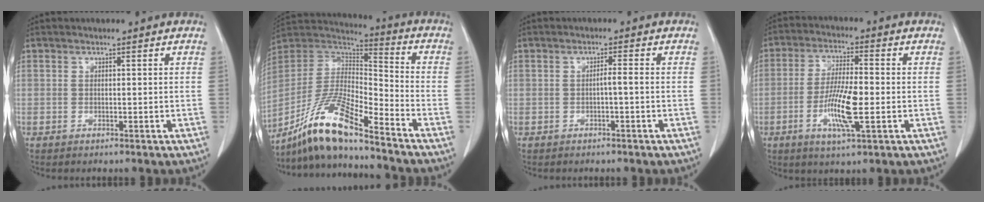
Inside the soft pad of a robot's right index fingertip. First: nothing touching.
{"total": 15.2, "force": [-11.6, 1.5, 9.8], "torque": [-0.194, 0.000, -0.214]}
{"total": 1.4, "force": [-0.4, -0.1, 1.3], "torque": [-0.020, 0.002, -0.007]}
{"total": 9.0, "force": [-2.4, 1.1, 8.6], "torque": [-0.165, -0.007, -0.047]}